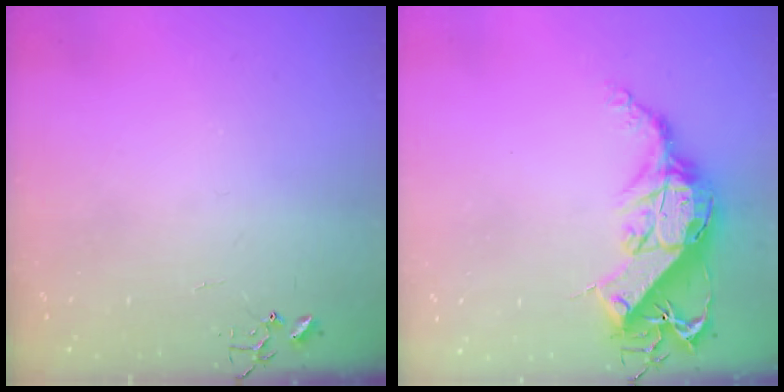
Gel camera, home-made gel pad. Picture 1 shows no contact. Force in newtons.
{"total": 13.9, "press": 13.8, "slide": 1.4}